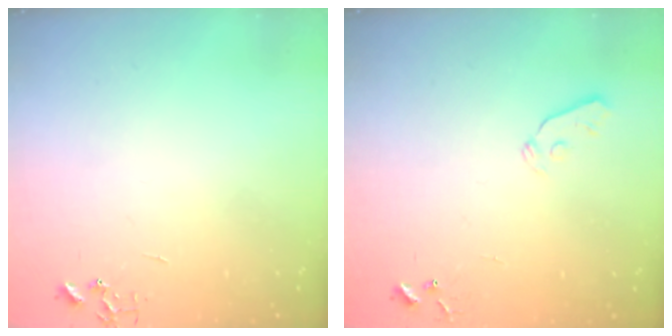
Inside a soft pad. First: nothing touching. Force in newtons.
{"total": 4.1, "press": 4.0, "slide": 0.6}